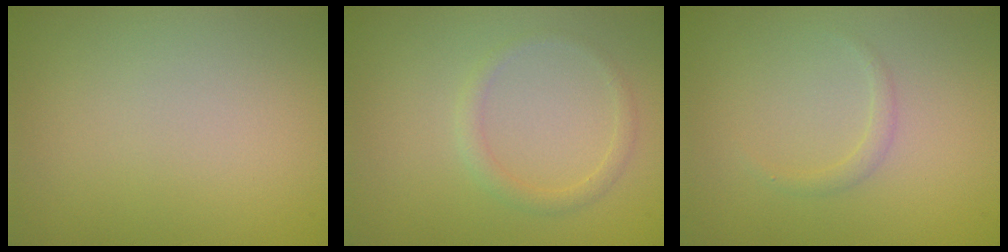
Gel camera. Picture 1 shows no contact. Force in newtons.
{"total": 1.4, "press": 1.4, "slide": 0.1}
{"total": 0.9, "press": 0.9, "slide": 0.0}